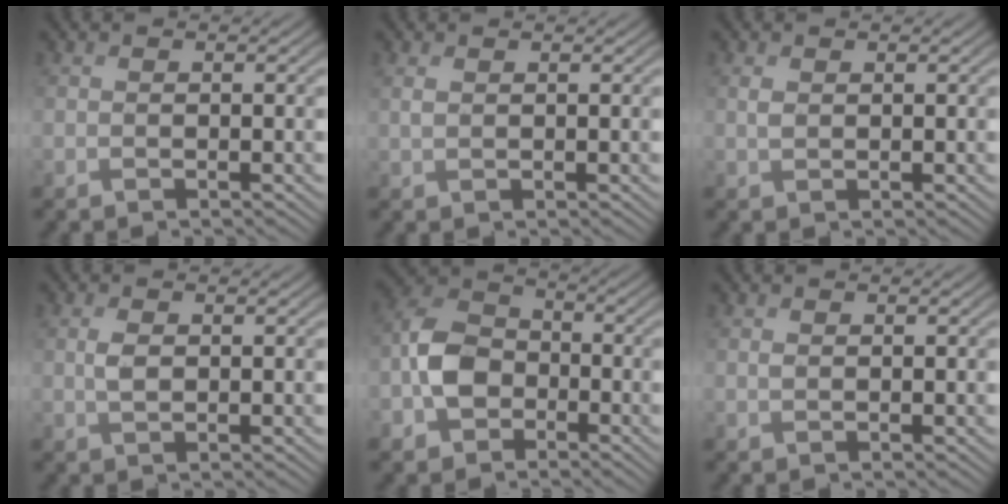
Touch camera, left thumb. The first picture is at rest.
{"total": 1.2, "force": [1.1, 0.1, 0.5], "torque": [-0.016, 0.008, 0.024]}
{"total": 1.2, "force": [1.0, 0.3, 0.6], "torque": [-0.016, 0.007, 0.022]}
{"total": 1.6, "force": [0.9, 0.5, 1.3], "torque": [-0.028, 0.006, 0.016]}
{"total": 6.7, "force": [-2.1, 5.1, 3.8], "torque": [-0.085, 0.010, -0.060]}
{"total": 0.8, "force": [0.8, -0.1, 0.2], "torque": [-0.005, 0.005, 0.015]}